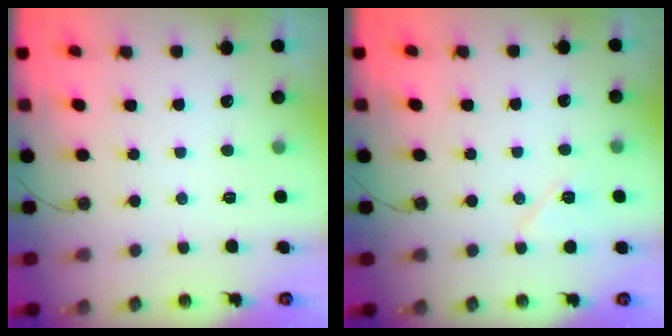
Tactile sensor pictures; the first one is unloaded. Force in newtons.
{"total": 6.9, "press": 6.9, "slide": 0.9}